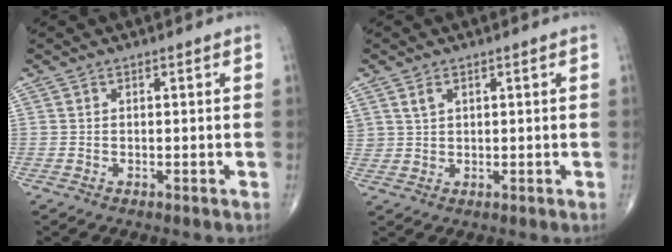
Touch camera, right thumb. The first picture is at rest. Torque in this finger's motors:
{"motor_torque": [0.11, -0.62, 0.27, 0.25, 0.00]}